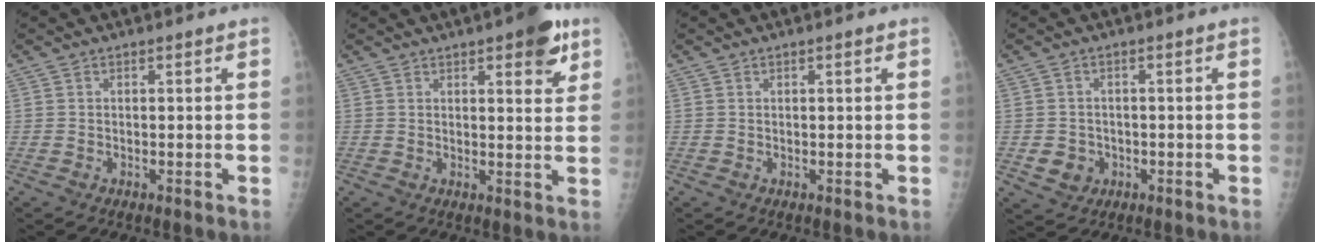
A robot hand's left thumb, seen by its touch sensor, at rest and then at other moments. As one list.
[{"total": 7.3, "force": [4.0, 2.4, 5.6], "torque": [-0.053, -0.015, 0.046]}, {"total": 0.6, "force": [0.3, 0.1, 0.5], "torque": [-0.006, 0.001, 0.005]}, {"total": 4.1, "force": [-0.9, 3.7, 1.4], "torque": [-0.008, 0.004, -0.006]}]